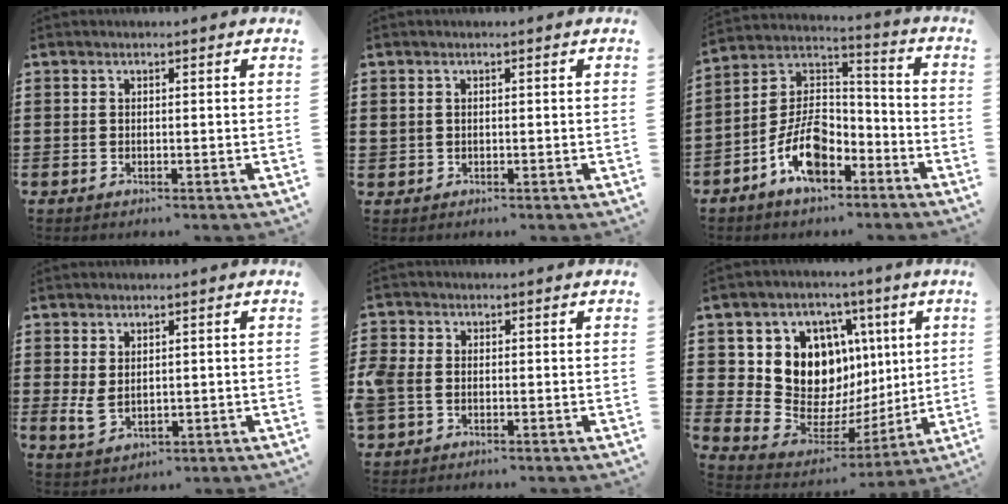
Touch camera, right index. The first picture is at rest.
{"total": 0.9, "force": [0.3, 0.8, 0.1], "torque": [-0.006, 0.004, 0.005]}
{"total": 9.8, "force": [-5.4, 5.4, 6.1], "torque": [-0.140, 0.007, -0.104]}
{"total": 2.7, "force": [0.8, 1.7, 1.9], "torque": [-0.054, -0.002, 0.010]}
{"total": 2.6, "force": [-0.7, 2.0, 1.5], "torque": [-0.054, -0.002, -0.021]}
{"total": 13.4, "force": [4.1, 11.1, 6.3], "torque": [-0.128, -0.040, 0.086]}